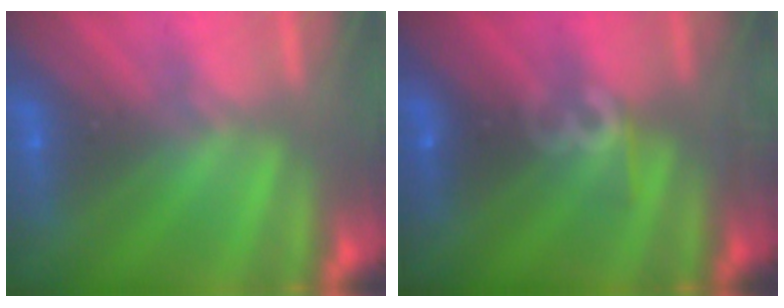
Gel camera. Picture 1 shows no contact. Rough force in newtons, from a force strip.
{"total": 3.3}